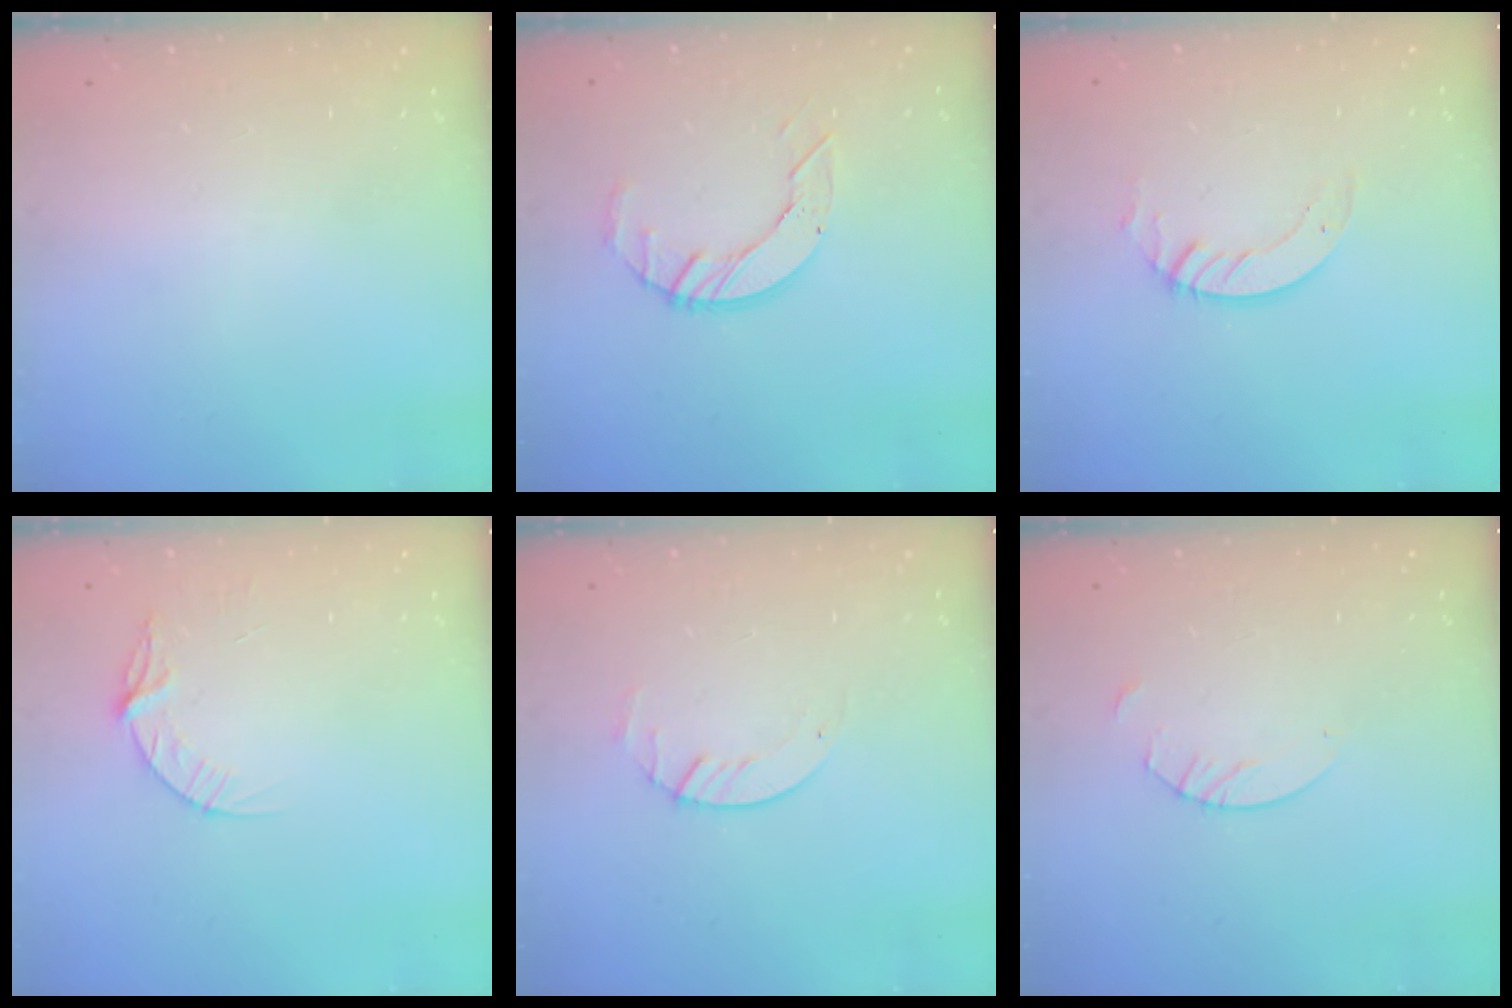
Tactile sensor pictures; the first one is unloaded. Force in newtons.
{"total": 7.3, "press": 7.2, "slide": 0.7}
{"total": 3.6, "press": 3.6, "slide": 0.4}
{"total": 5.6, "press": 5.6, "slide": 0.6}
{"total": 1.4, "press": 1.4, "slide": 0.2}
{"total": 2.7, "press": 2.7, "slide": 0.2}